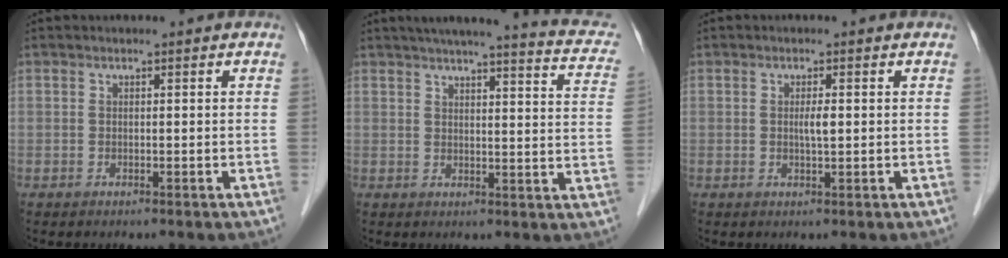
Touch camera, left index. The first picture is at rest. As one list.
[{"total": 17.8, "force": [14.5, 2.5, 10.0], "torque": [-0.131, 0.006, 0.158]}, {"total": 1.7, "force": [0.1, 0.2, 1.6], "torque": [-0.030, 0.001, 0.003]}]